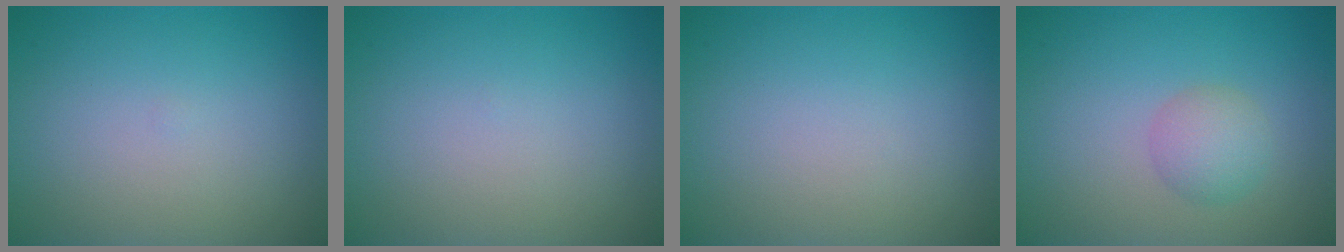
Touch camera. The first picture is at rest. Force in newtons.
{"total": 0.0}
{"total": 0.0}
{"total": 2.3, "press": 2.3, "slide": 0.0}